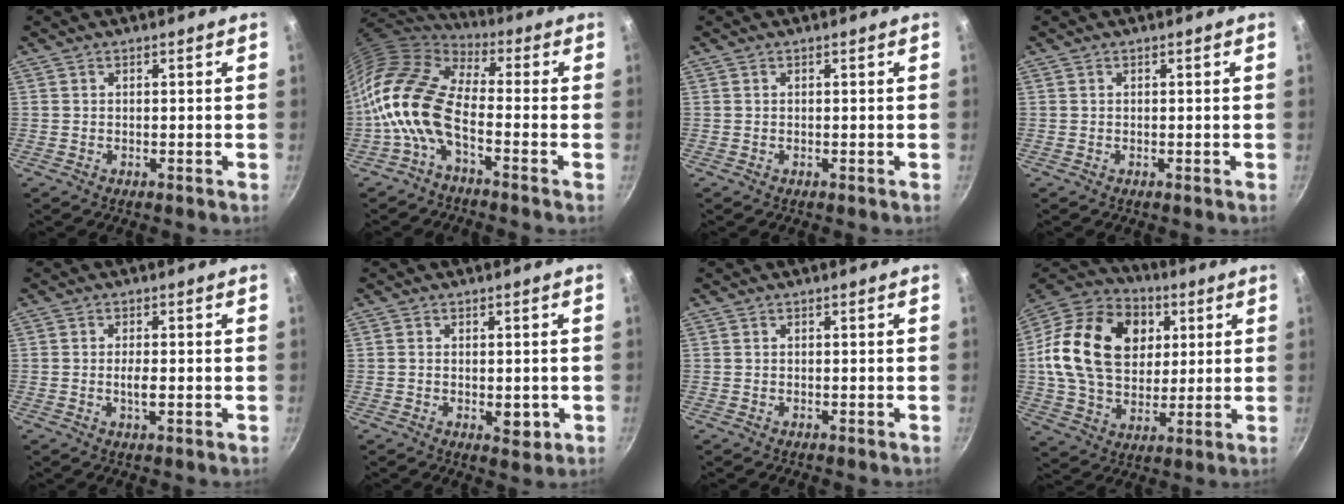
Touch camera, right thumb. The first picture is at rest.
{"total": 12.9, "force": [-3.6, 6.2, 10.7], "torque": [-0.201, 0.029, -0.091]}
{"total": 0.0}
{"total": 0.0}
{"total": 2.6, "force": [-0.3, 0.8, 2.4], "torque": [-0.049, -0.002, -0.009]}
{"total": 3.7, "force": [-0.6, 2.0, 3.0], "torque": [-0.040, -0.007, -0.006]}
{"total": 0.0}
{"total": 24.5, "force": [5.3, 17.8, 16.0], "torque": [-0.262, 0.010, 0.088]}